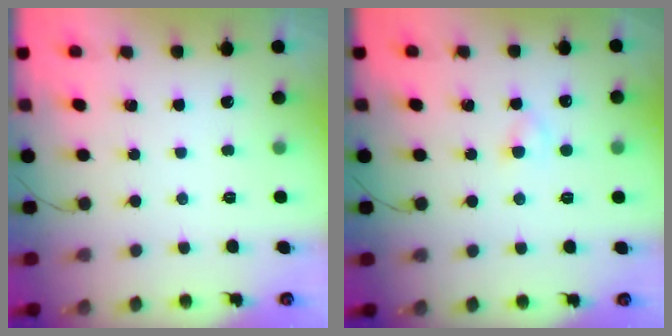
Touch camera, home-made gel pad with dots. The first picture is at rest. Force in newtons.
{"total": 2.6, "press": 2.3, "slide": 1.2}